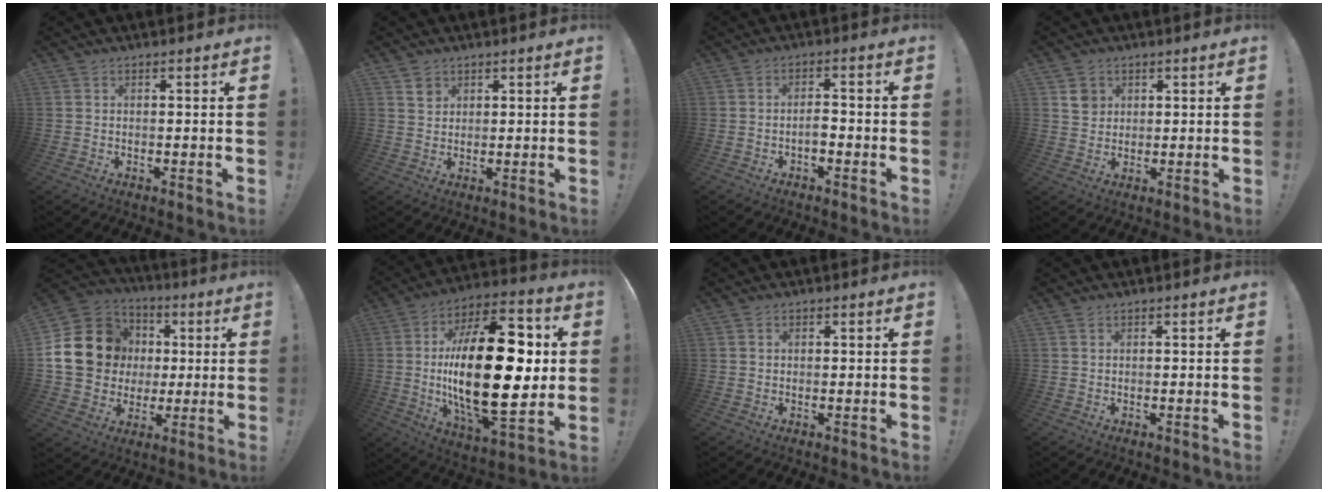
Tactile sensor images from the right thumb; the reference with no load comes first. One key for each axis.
{"total": 3.2, "fx": 2.0, "fy": 2.5, "fz": 0.5, "tx": 0.007, "ty": -0.012, "tz": 0.035}
{"total": 3.5, "fx": -1.7, "fy": 1.6, "fz": 2.6, "tx": -0.049, "ty": 0.006, "tz": -0.029}
{"total": 4.4, "fx": 2.2, "fy": 3.7, "fz": 0.9, "tx": 0.005, "ty": -0.013, "tz": 0.039}
{"total": 20.1, "fx": 3.1, "fy": 17.5, "fz": 9.3, "tx": -0.138, "ty": 0.003, "tz": 0.092}
{"total": 33.9, "fx": 0.7, "fy": 15.4, "fz": 30.2, "tx": -0.517, "ty": -0.006, "tz": 0.015}
{"total": 0.7, "fx": 0.3, "fy": 0.6, "fz": 0.1, "tx": -0.004, "ty": 0.003, "tz": 0.006}
{"total": 0.7, "fx": 0.4, "fy": 0.5, "fz": 0.2, "tx": -0.005, "ty": 0.001, "tz": 0.009}